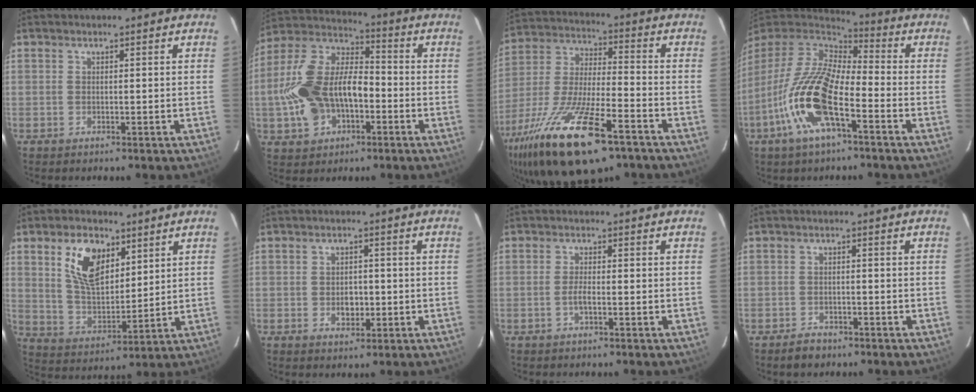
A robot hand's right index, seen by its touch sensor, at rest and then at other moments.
{"total": 18.2, "force": [-3.9, 11.2, 13.8], "torque": [-0.302, 0.019, -0.065]}
{"total": 24.3, "force": [-14.8, 7.3, 17.8], "torque": [-0.356, -0.052, -0.264]}
{"total": 17.3, "force": [-7.2, 6.1, 14.6], "torque": [-0.299, -0.019, -0.148]}
{"total": 11.9, "force": [5.7, 6.6, 8.1], "torque": [-0.147, 0.012, 0.116]}
{"total": 3.8, "force": [-0.8, 3.0, 2.2], "torque": [-0.040, 0.004, -0.008]}
{"total": 1.9, "force": [-0.8, 0.5, 1.7], "torque": [-0.038, 0.002, -0.018]}
{"total": 2.9, "force": [-2.3, 1.5, 0.7], "torque": [-0.015, 0.006, -0.036]}